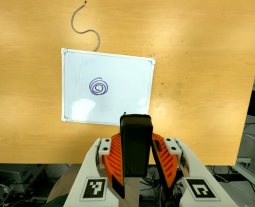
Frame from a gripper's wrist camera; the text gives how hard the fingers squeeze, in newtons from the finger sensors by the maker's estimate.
{"total": 4.4, "left": 3.3, "right": 5.5}